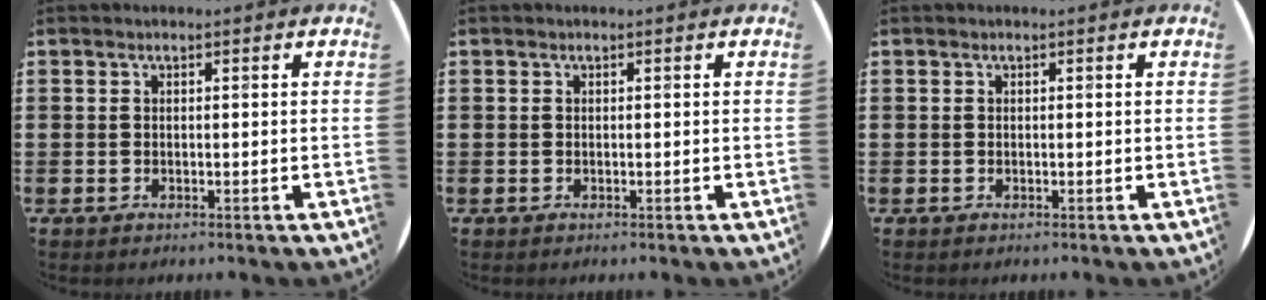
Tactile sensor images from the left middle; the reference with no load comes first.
{"total": 0.0}
{"total": 0.0}